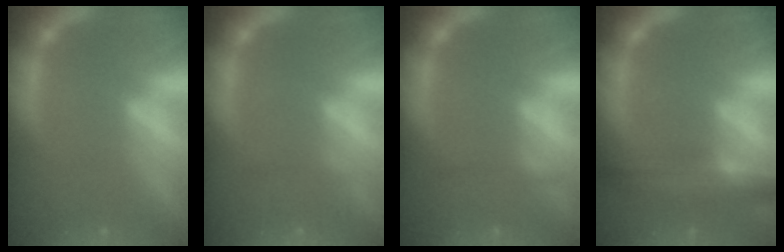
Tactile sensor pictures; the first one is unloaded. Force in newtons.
{"total": 0.9}
{"total": 1.4}
{"total": 6.0}